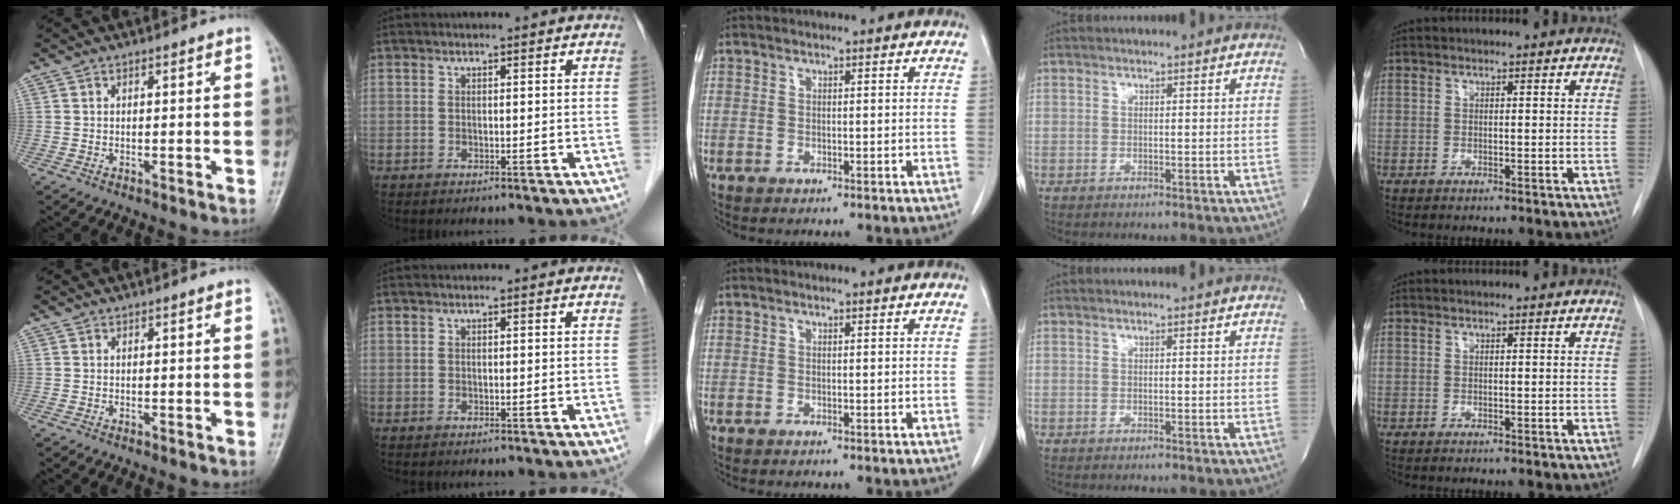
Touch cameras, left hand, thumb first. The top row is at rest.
{}